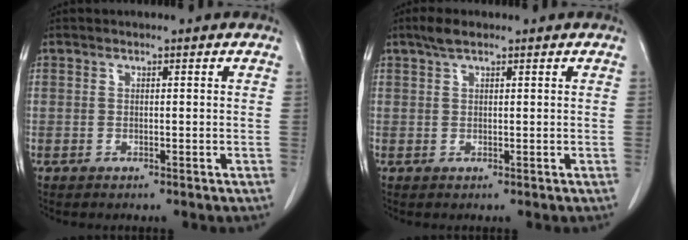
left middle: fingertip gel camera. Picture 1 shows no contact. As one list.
[{"total": 2.2, "force": [1.6, 0.6, 1.4], "torque": [-0.032, 0.011, 0.030]}]